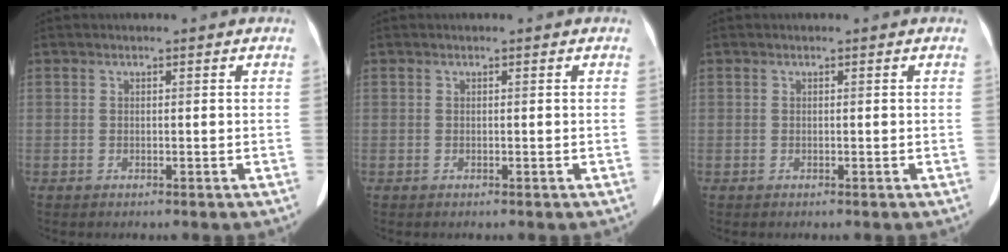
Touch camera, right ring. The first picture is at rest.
{"total": 0.0}
{"total": 0.0}